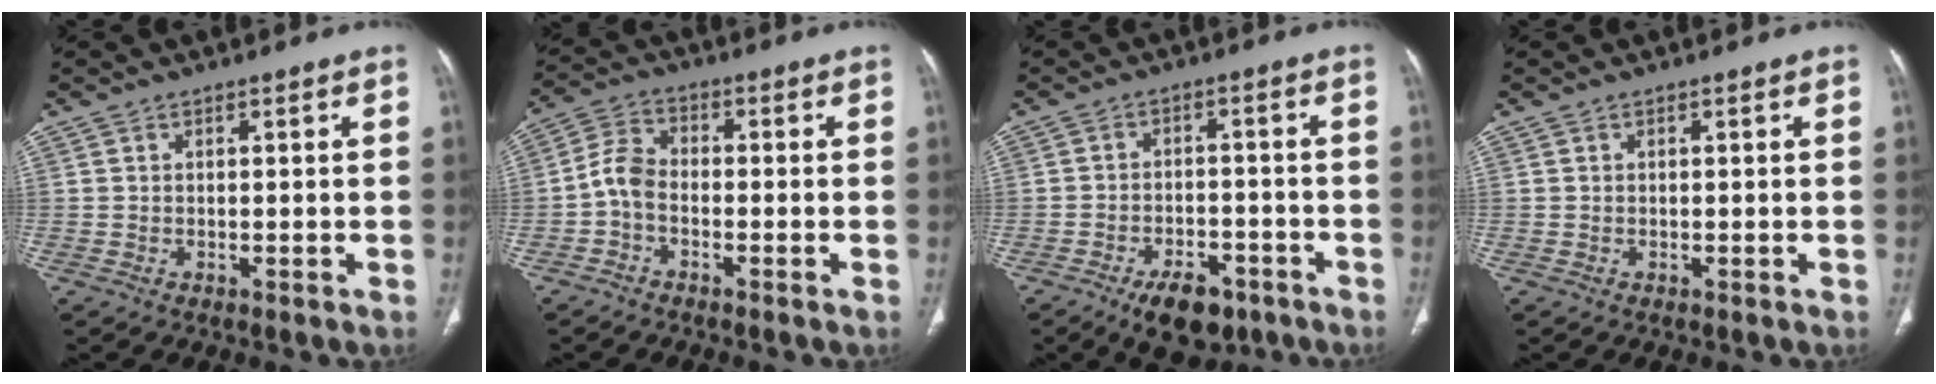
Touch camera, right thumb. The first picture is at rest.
{"total": 4.9, "force": [-1.7, 3.1, 3.5], "torque": [-0.068, 0.022, -0.045]}
{"total": 8.8, "force": [-5.7, 4.5, 5.0], "torque": [-0.059, 0.025, -0.083]}
{"total": 0.0}